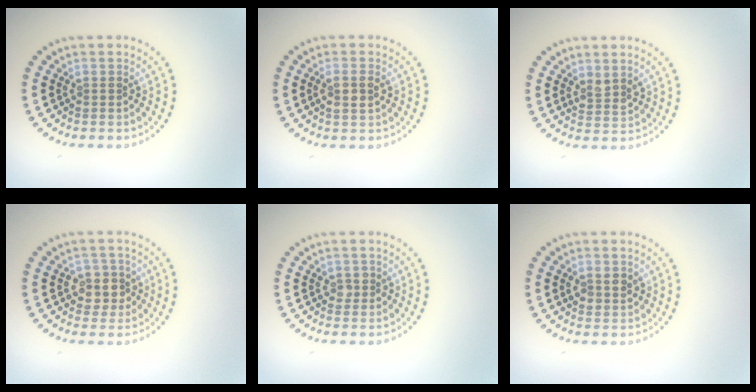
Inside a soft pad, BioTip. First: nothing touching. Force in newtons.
{"total": 1.9, "press": 1.8, "slide": 0.6}
{"total": 1.5, "press": 1.2, "slide": 0.9}
{"total": 2.6, "press": 2.3, "slide": 1.1}
{"total": 1.0, "press": 1.0, "slide": 0.1}
{"total": 1.6, "press": 1.6, "slide": 0.4}